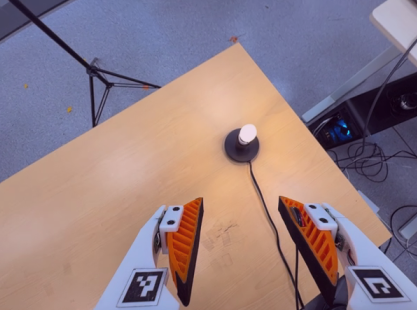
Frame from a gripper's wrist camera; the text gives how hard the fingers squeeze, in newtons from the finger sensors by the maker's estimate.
{"total": 0.0}